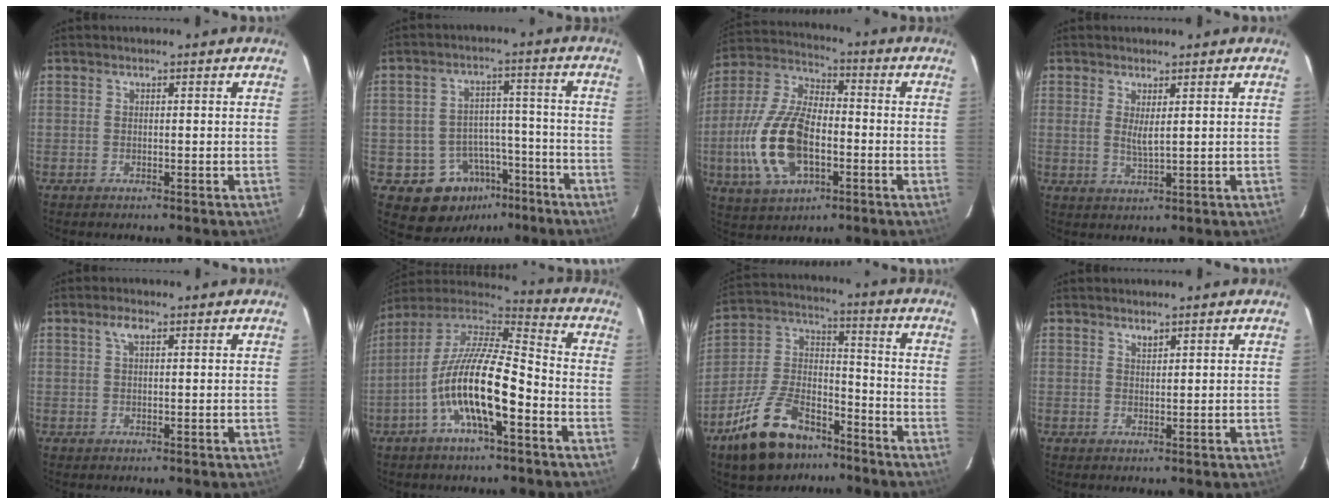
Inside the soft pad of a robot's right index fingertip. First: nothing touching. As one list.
[{"total": 10.8, "force": [-6.4, 8.1, 3.3], "torque": [-0.068, 0.034, -0.074]}, {"total": 17.4, "force": [-4.6, 8.9, 14.2], "torque": [-0.313, 0.000, -0.082]}, {"total": 2.6, "force": [0.8, 0.5, 2.4], "torque": [-0.045, -0.006, 0.013]}, {"total": 1.8, "force": [0.8, 0.7, 1.5], "torque": [-0.030, 0.007, 0.015]}, {"total": 16.8, "force": [-6.5, 4.6, 14.8], "torque": [-0.276, -0.010, -0.129]}, {"total": 18.9, "force": [-12.1, 10.0, 10.6], "torque": [-0.219, 0.020, -0.200]}, {"total": 1.0, "force": [0.9, 0.3, 0.4], "torque": [-0.006, 0.000, 0.016]}]